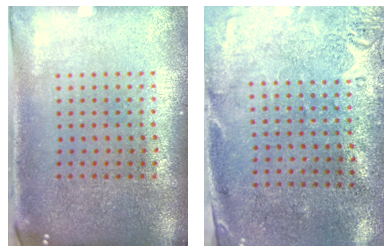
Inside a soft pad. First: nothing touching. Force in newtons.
{"total": 2.8, "press": 2.1, "slide": 1.7}